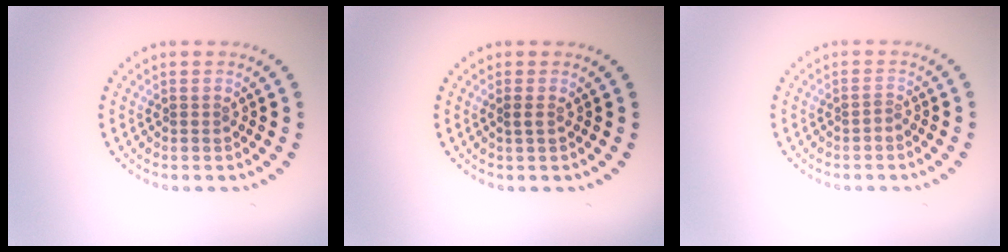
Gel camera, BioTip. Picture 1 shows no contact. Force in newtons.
{"total": 0.7, "press": 0.6, "slide": 0.2}
{"total": 0.6, "press": 0.2, "slide": 0.6}